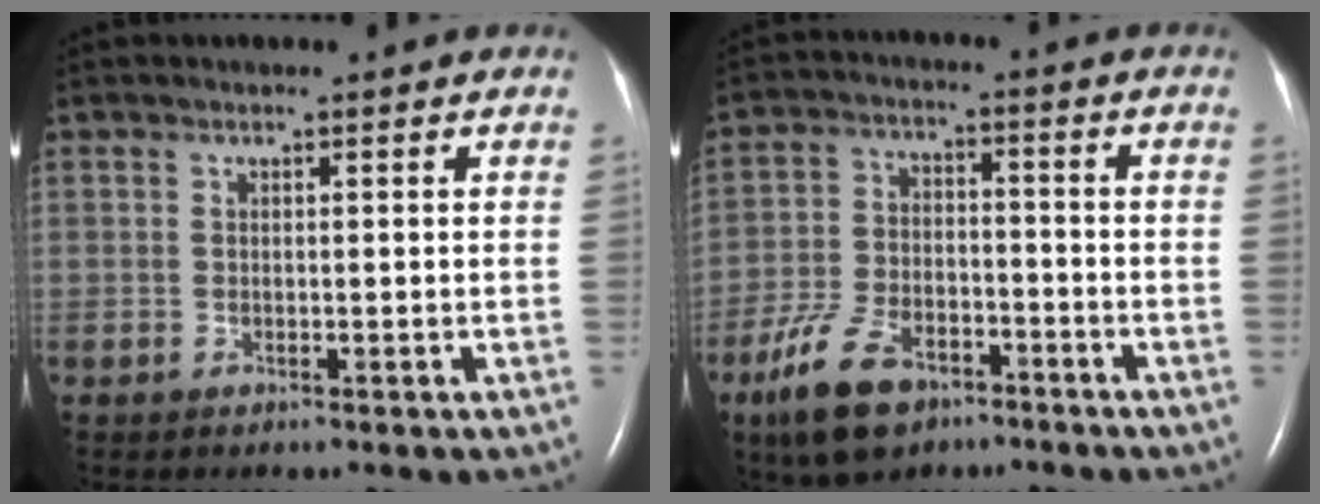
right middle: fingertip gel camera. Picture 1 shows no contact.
{"total": 10.7, "force": [-6.7, 5.1, 6.5], "torque": [-0.144, -0.006, -0.121]}